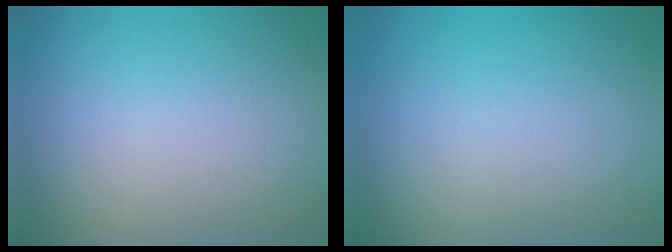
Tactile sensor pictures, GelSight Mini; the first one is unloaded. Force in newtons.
{"total": 0.0}